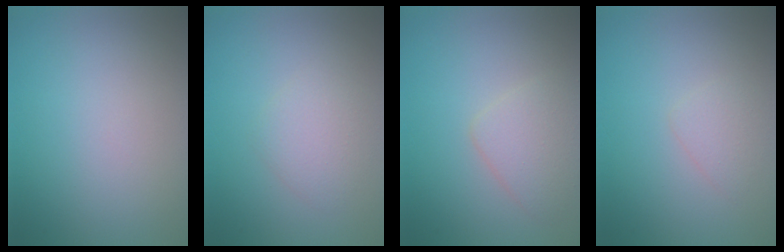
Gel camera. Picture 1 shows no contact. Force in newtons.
{"total": 2.1, "press": 2.1, "slide": 0.1}
{"total": 2.8, "press": 2.8, "slide": 0.0}
{"total": 1.3, "press": 1.3, "slide": 0.1}